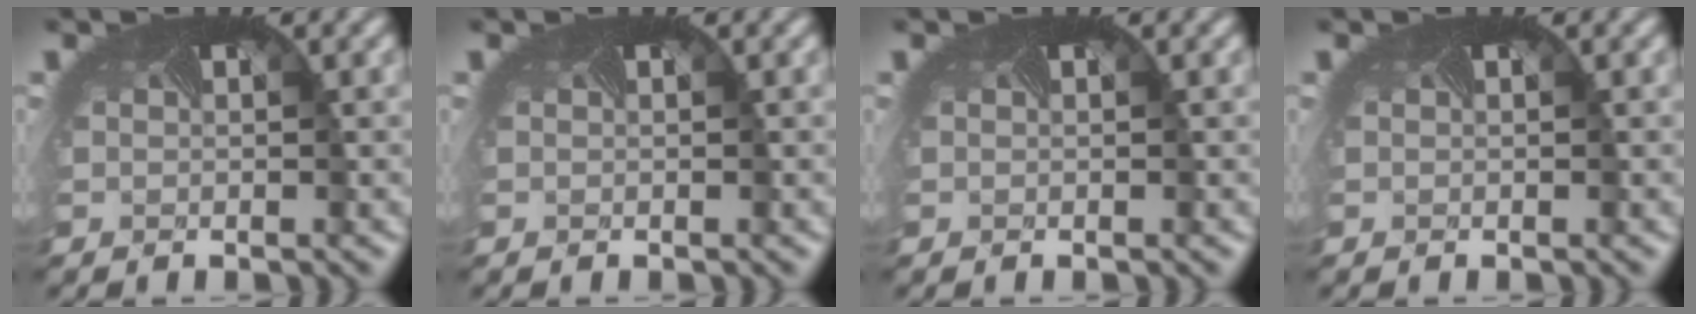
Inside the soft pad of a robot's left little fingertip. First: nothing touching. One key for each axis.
{"total": 0.0}
{"total": 0.0}
{"total": 0.0}